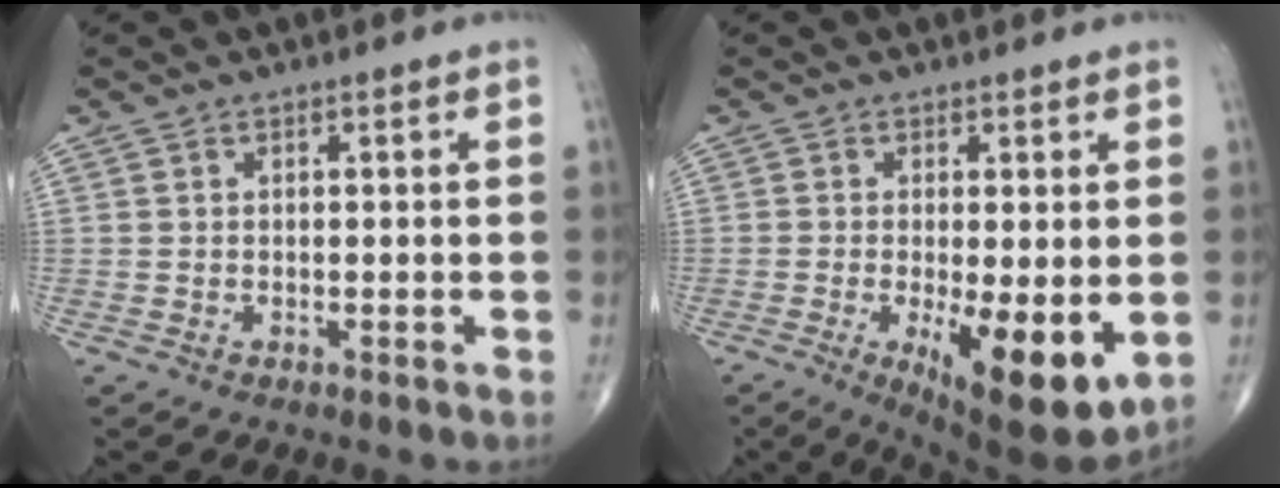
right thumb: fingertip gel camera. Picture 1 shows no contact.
{"total": 12.4, "force": [-2.8, 4.0, 11.4], "torque": [-0.169, -0.027, -0.032]}